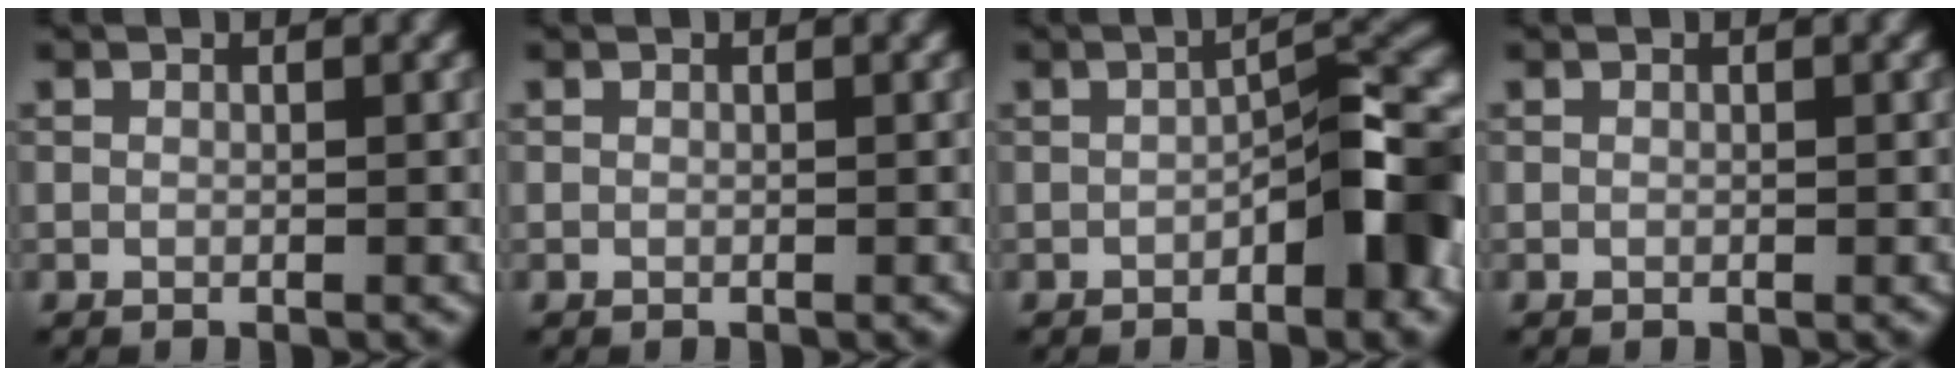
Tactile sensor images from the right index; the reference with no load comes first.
{"total": 0.0}
{"total": 7.6, "force": [-2.1, 2.4, 6.9], "torque": [-0.083, 0.019, -0.038]}
{"total": 0.0}